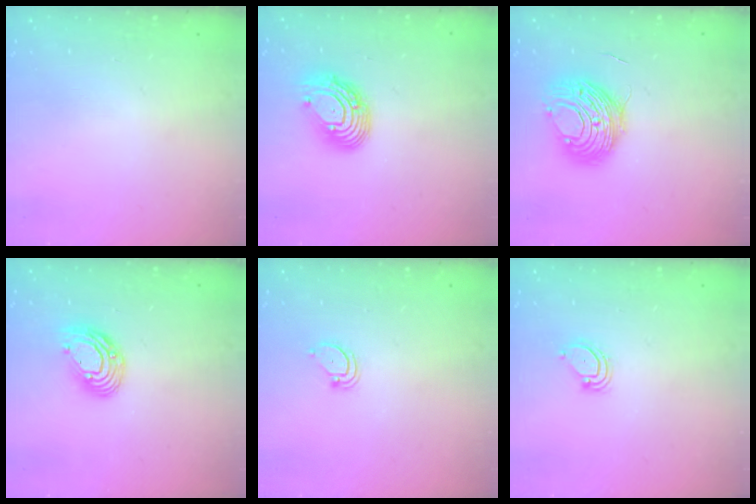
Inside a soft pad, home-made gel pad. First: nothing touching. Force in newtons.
{"total": 11.5, "press": 11.5, "slide": 1.1}
{"total": 11.0, "press": 11.0, "slide": 0.6}
{"total": 10.3, "press": 10.3, "slide": 1.1}
{"total": 2.7, "press": 2.7, "slide": 0.2}
{"total": 3.5, "press": 3.5, "slide": 0.3}